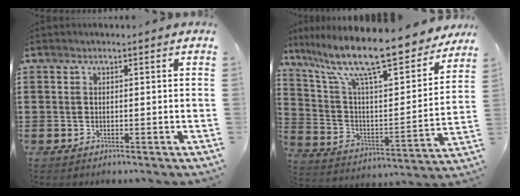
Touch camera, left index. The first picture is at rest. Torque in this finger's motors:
{"motor_torque": [1.25, -0.88, 1.06, 0.21]}